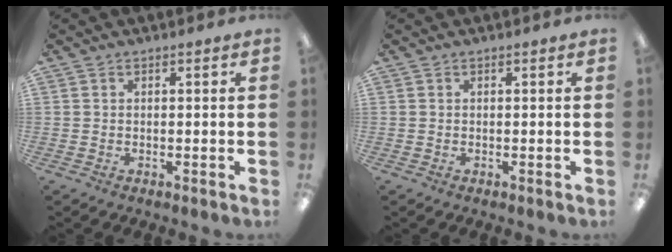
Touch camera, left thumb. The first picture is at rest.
{"total": 0.0}